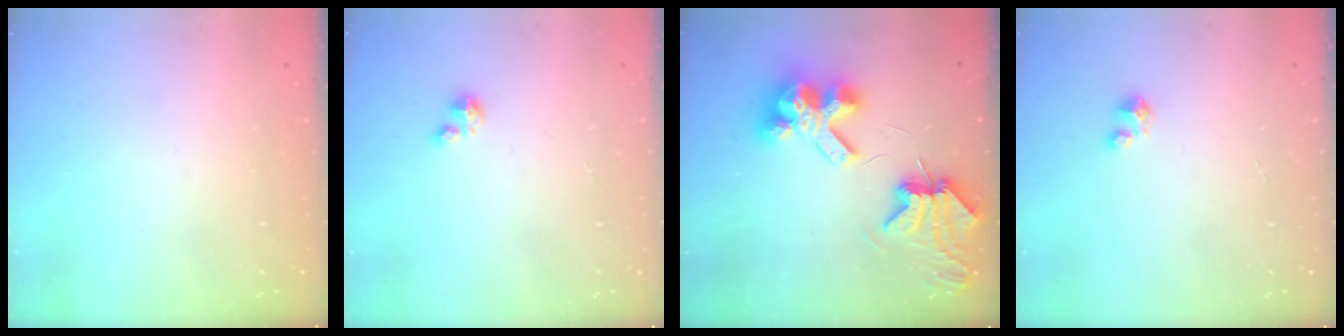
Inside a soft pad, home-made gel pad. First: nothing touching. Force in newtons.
{"total": 1.0, "press": 1.0, "slide": 0.2}
{"total": 11.4, "press": 11.3, "slide": 1.4}
{"total": 2.1, "press": 2.1, "slide": 0.1}